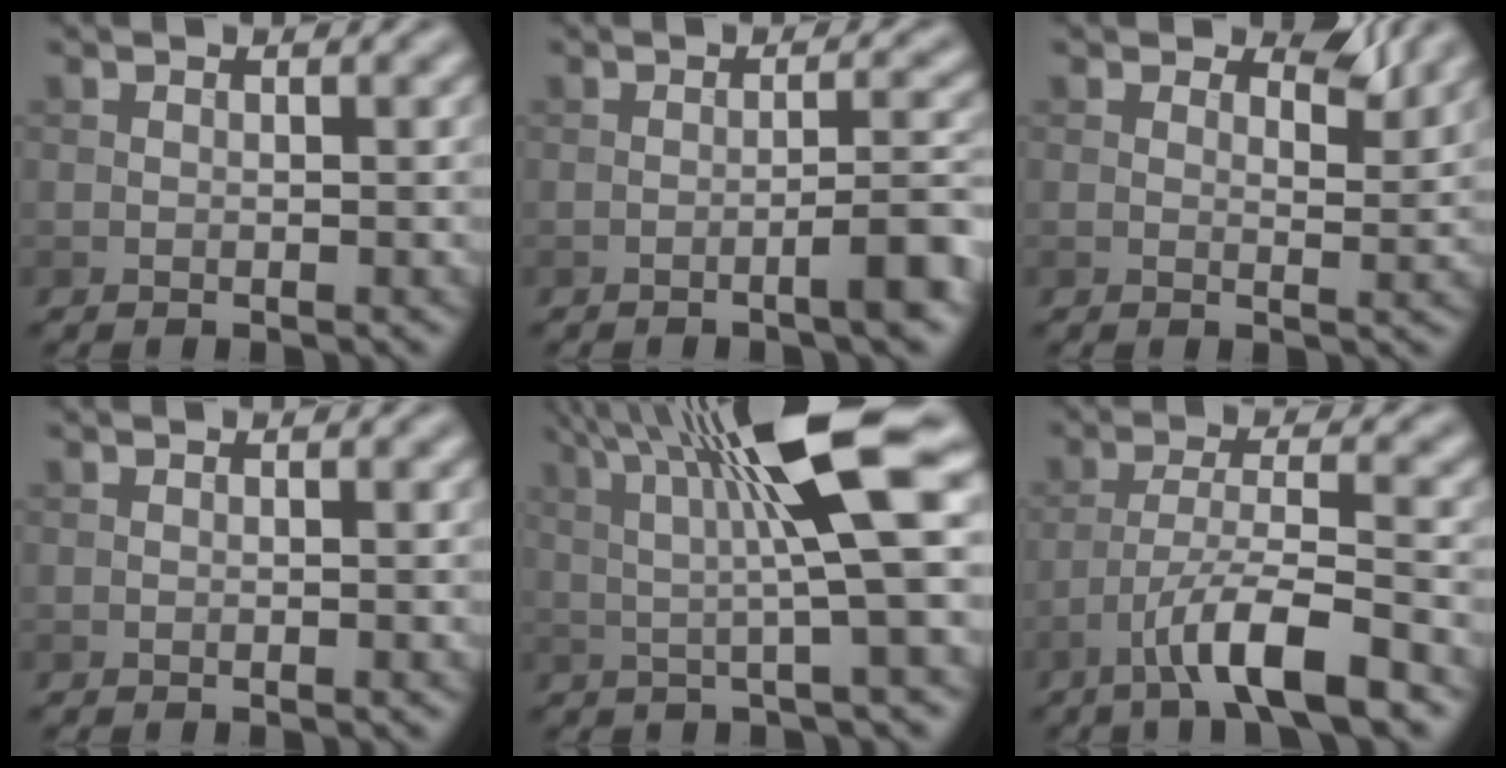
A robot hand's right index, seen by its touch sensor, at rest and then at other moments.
{"total": 3.8, "force": [-1.8, 0.6, 3.4], "torque": [-0.047, 0.012, -0.035]}
{"total": 2.3, "force": [1.7, 0.9, 1.3], "torque": [-0.020, -0.007, 0.028]}
{"total": 0.0}
{"total": 10.8, "force": [3.0, 1.5, 10.3], "torque": [-0.159, 0.014, 0.047]}
{"total": 7.2, "force": [-4.5, 1.4, 5.5], "torque": [-0.094, 0.006, -0.081]}